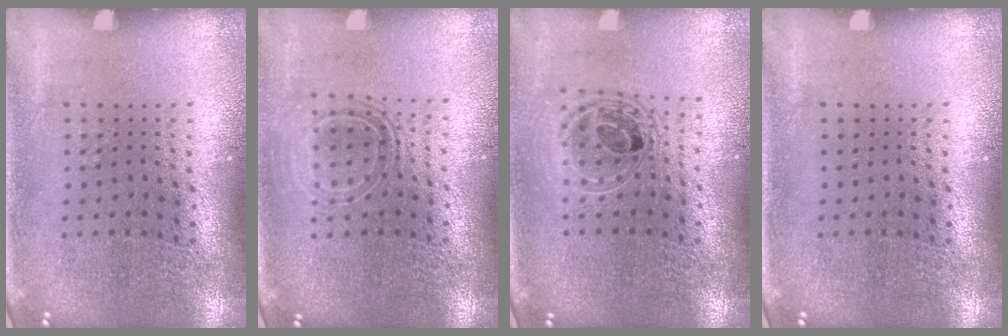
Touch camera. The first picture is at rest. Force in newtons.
{"total": 1.6, "press": 1.2, "slide": 1.0}
{"total": 1.7, "press": 1.4, "slide": 0.9}
{"total": 0.0}